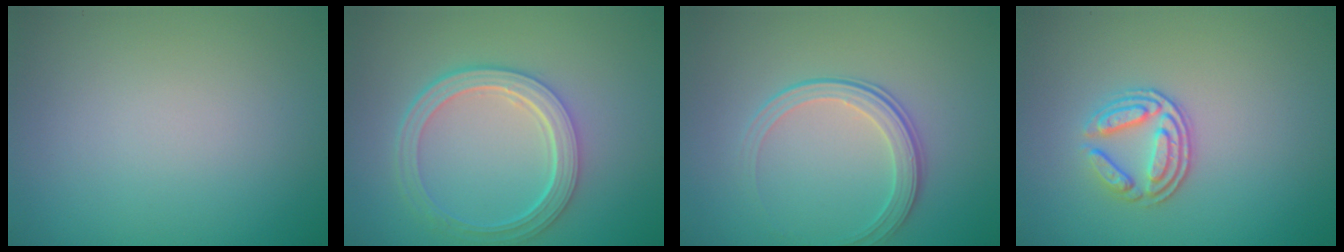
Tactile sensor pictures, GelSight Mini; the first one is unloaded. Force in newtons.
{"total": 4.9, "press": 3.7, "slide": 3.3}
{"total": 2.5, "press": 1.9, "slide": 1.7}
{"total": 3.0, "press": 2.5, "slide": 1.6}